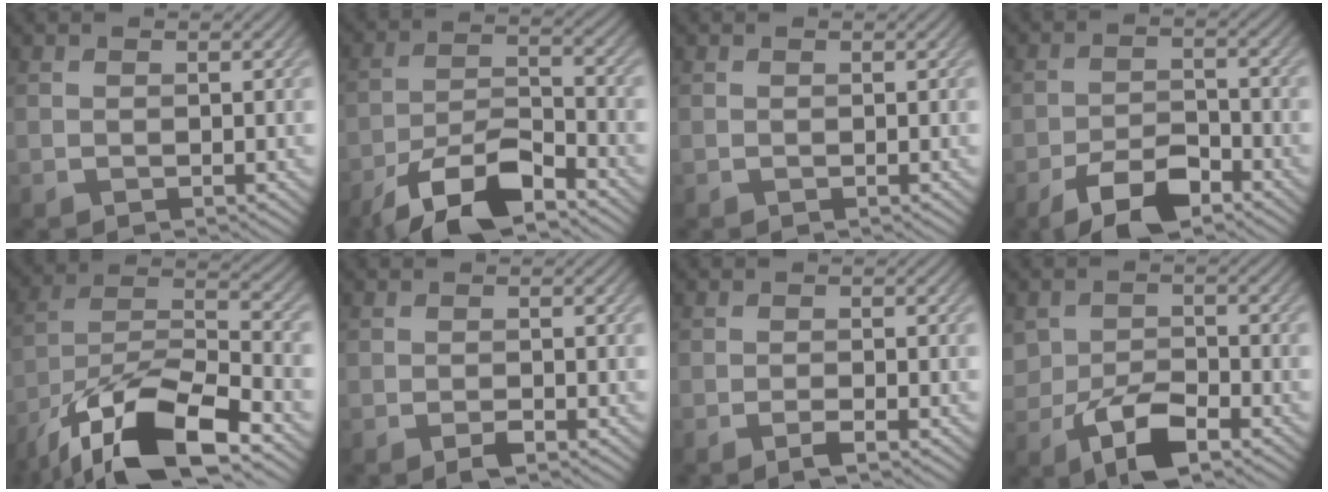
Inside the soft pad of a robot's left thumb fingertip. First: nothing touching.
{"total": 10.7, "force": [-7.6, 3.5, 6.7], "torque": [-0.121, -0.001, -0.150]}
{"total": 0.0}
{"total": 6.8, "force": [-4.6, 2.8, 4.1], "torque": [-0.071, 0.003, -0.087]}
{"total": 16.8, "force": [-10.8, 6.0, 11.3], "torque": [-0.235, -0.020, -0.199]}
{"total": 1.2, "force": [-0.8, 0.4, 0.8], "torque": [-0.014, -0.001, -0.015]}
{"total": 1.7, "force": [-1.1, 0.1, 1.3], "torque": [-0.023, 0.004, -0.022]}
{"total": 6.4, "force": [-3.0, 3.5, 4.5], "torque": [-0.089, -0.008, -0.057]}